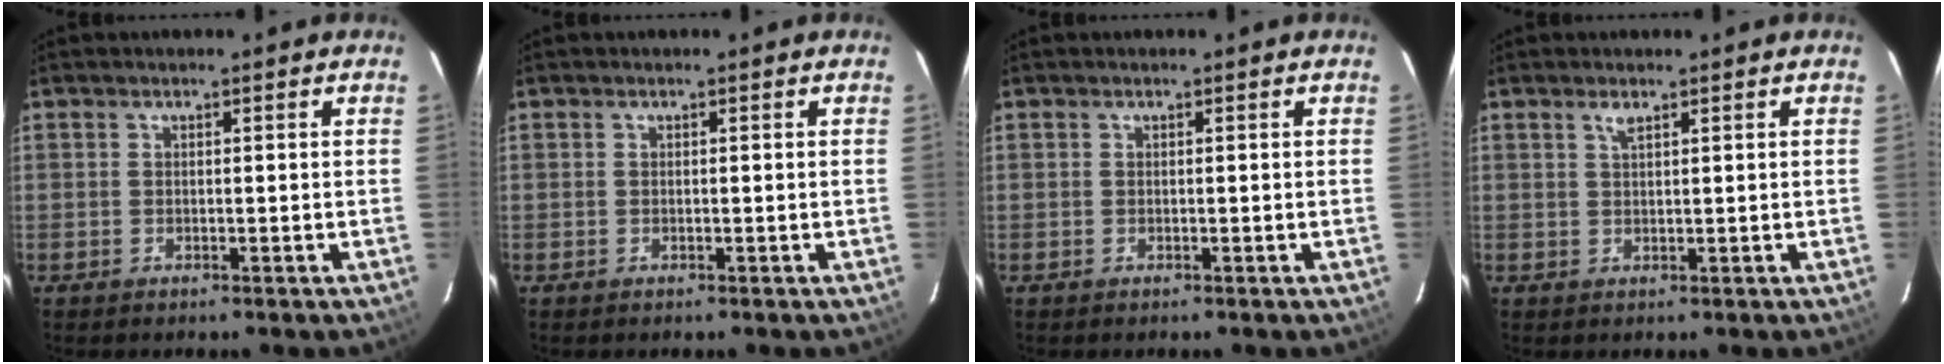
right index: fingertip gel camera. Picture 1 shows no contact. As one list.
[{"total": 0.0}, {"total": 0.0}, {"total": 1.3, "force": [0.9, 0.3, 0.9], "torque": [-0.018, 0.003, 0.017]}]